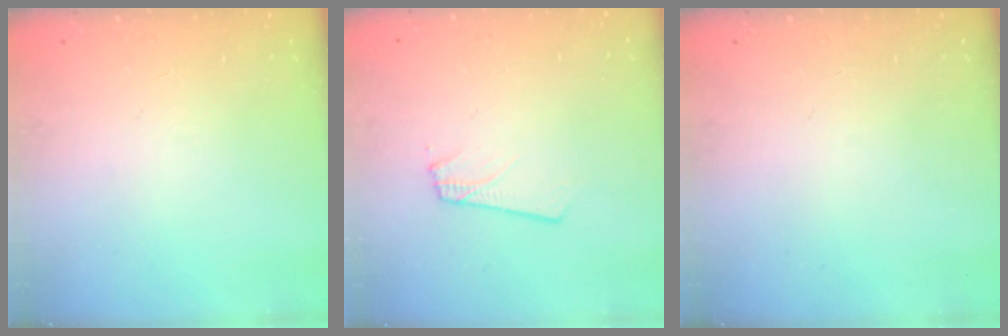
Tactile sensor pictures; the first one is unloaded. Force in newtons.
{"total": 1.8, "press": 1.8, "slide": 0.1}
{"total": 0.0}